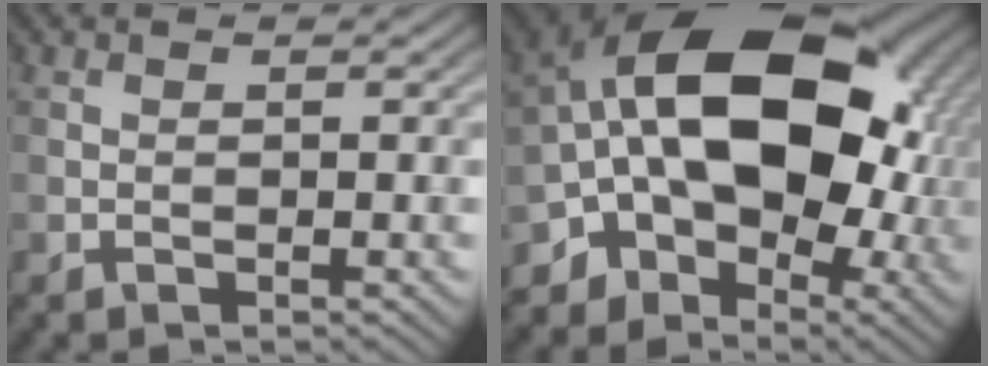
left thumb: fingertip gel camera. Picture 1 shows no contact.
{"total": 17.4, "force": [-0.5, 12.0, 12.6], "torque": [-0.198, 0.007, -0.019]}